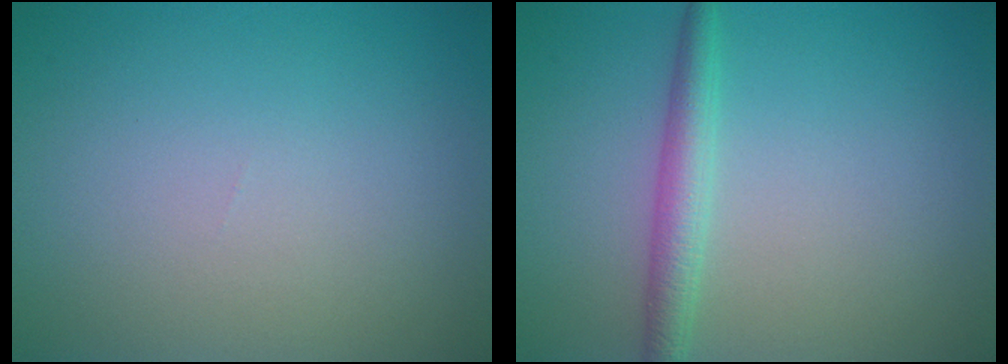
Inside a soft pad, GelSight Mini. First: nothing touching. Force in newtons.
{"total": 2.5, "press": 2.5, "slide": 0.1}